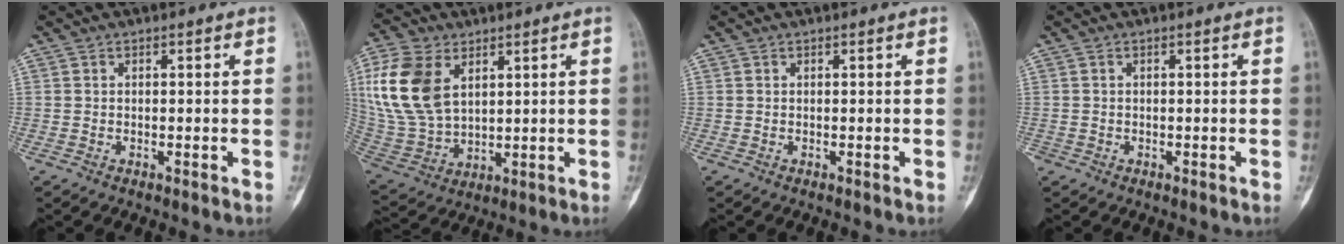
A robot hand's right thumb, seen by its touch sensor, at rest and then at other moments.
{"total": 16.4, "force": [5.5, 10.5, 11.3], "torque": [-0.231, -0.014, 0.116]}
{"total": 0.0}
{"total": 0.8, "force": [-0.3, 0.7, 0.0], "torque": [0.003, 0.005, -0.009]}